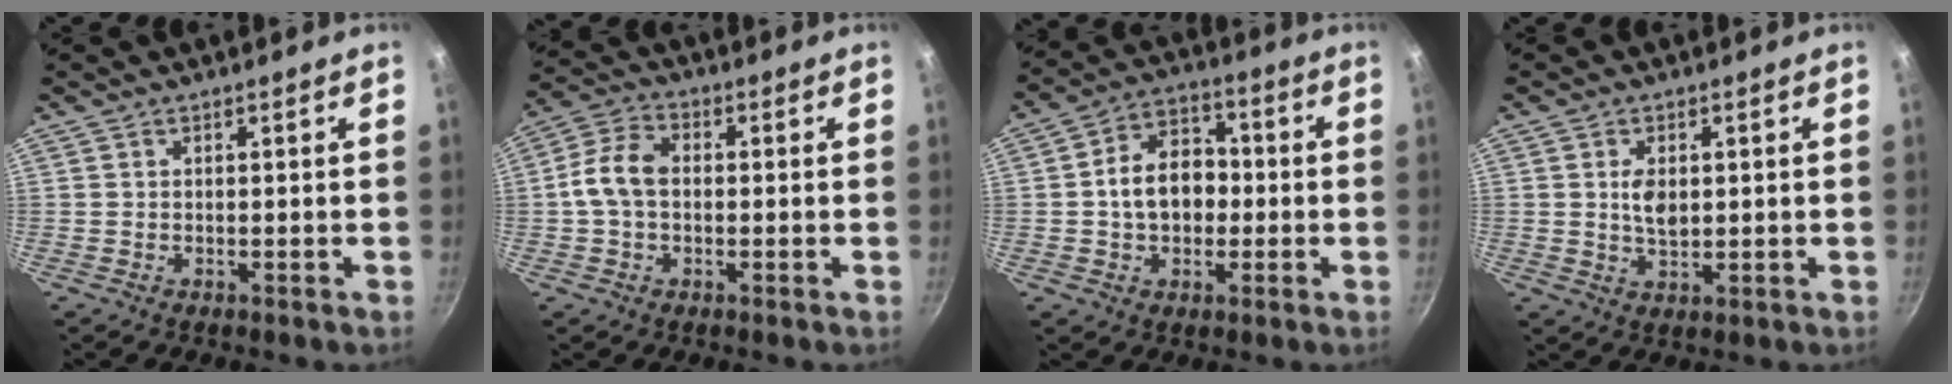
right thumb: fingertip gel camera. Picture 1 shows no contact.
{"total": 7.9, "force": [-0.2, 5.5, 5.8], "torque": [-0.112, 0.026, -0.012]}
{"total": 11.1, "force": [-0.4, 8.1, 7.6], "torque": [-0.098, 0.028, -0.015]}
{"total": 4.4, "force": [0.7, 2.5, 3.5], "torque": [-0.059, -0.007, 0.015]}